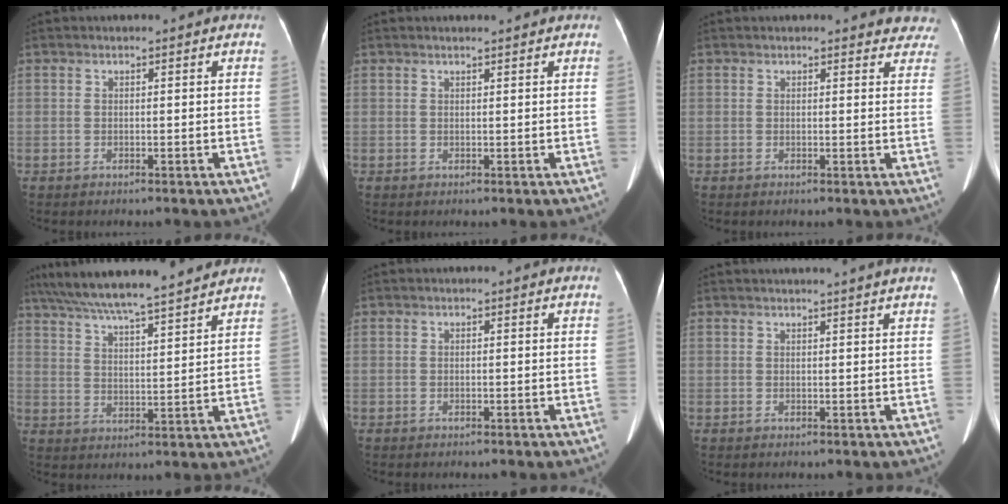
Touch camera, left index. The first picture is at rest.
{"total": 2.0, "force": [1.9, 0.1, 0.7], "torque": [-0.012, 0.009, 0.022]}
{"total": 9.5, "force": [8.8, 2.9, 2.0], "torque": [0.015, 0.000, 0.076]}
{"total": 19.1, "force": [16.7, 1.4, 9.1], "torque": [-0.165, 0.035, 0.259]}
{"total": 0.0}
{"total": 4.4, "force": [4.0, -1.0, 1.7], "torque": [-0.020, 0.009, 0.038]}